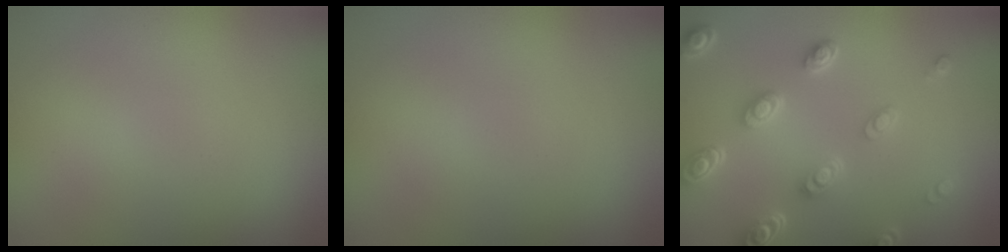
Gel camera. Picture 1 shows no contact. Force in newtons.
{"total": 0.0}
{"total": 4.9, "press": 3.7, "slide": 3.2}